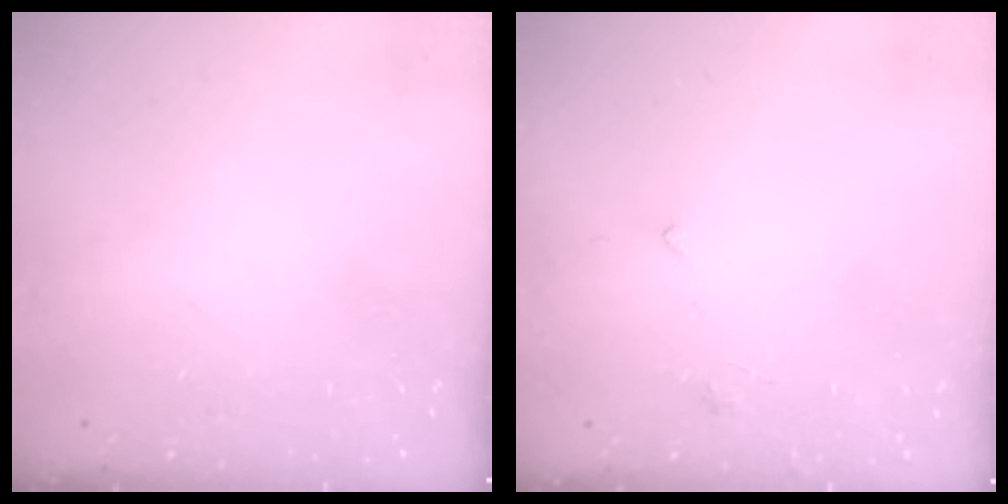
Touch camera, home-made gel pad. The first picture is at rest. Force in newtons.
{"total": 0.9, "press": 0.8, "slide": 0.4}